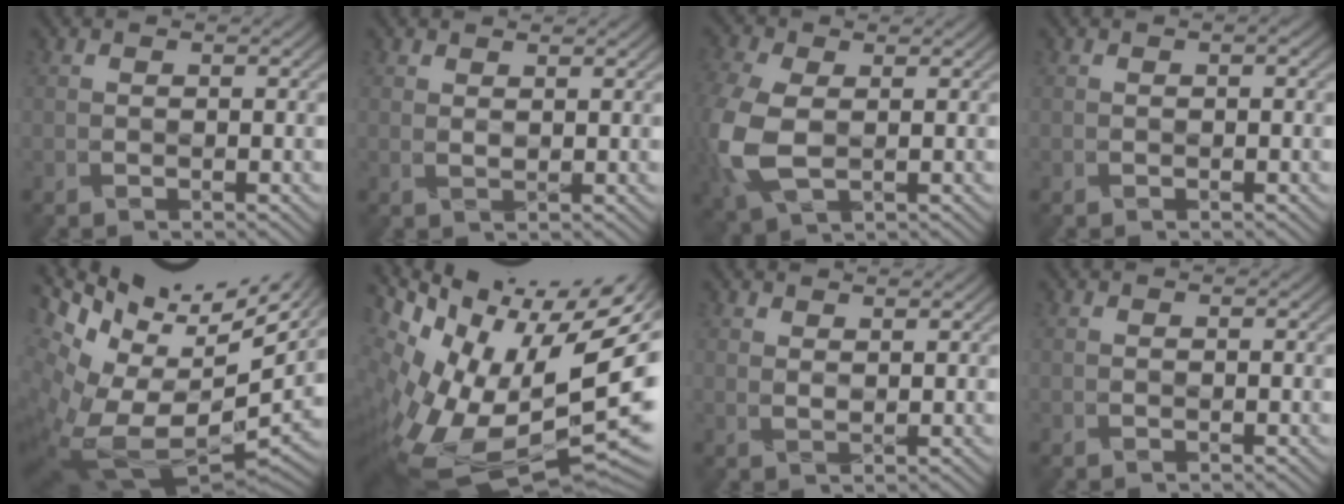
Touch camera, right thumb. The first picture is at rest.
{"total": 1.2, "force": [1.1, 0.2, 0.4], "torque": [-0.006, -0.004, 0.019]}
{"total": 9.0, "force": [-0.9, 5.8, 6.8], "torque": [-0.212, -0.012, -0.013]}
{"total": 1.0, "force": [0.2, 0.2, 0.9], "torque": [-0.014, 0.001, 0.000]}
{"total": 17.0, "force": [3.6, 9.7, 13.5], "torque": [-0.258, -0.042, 0.109]}
{"total": 18.7, "force": [-1.2, 10.1, 15.7], "torque": [-0.254, -0.004, 0.019]}
{"total": 1.9, "force": [1.6, 0.4, 0.8], "torque": [-0.005, -0.008, 0.028]}
{"total": 0.0}